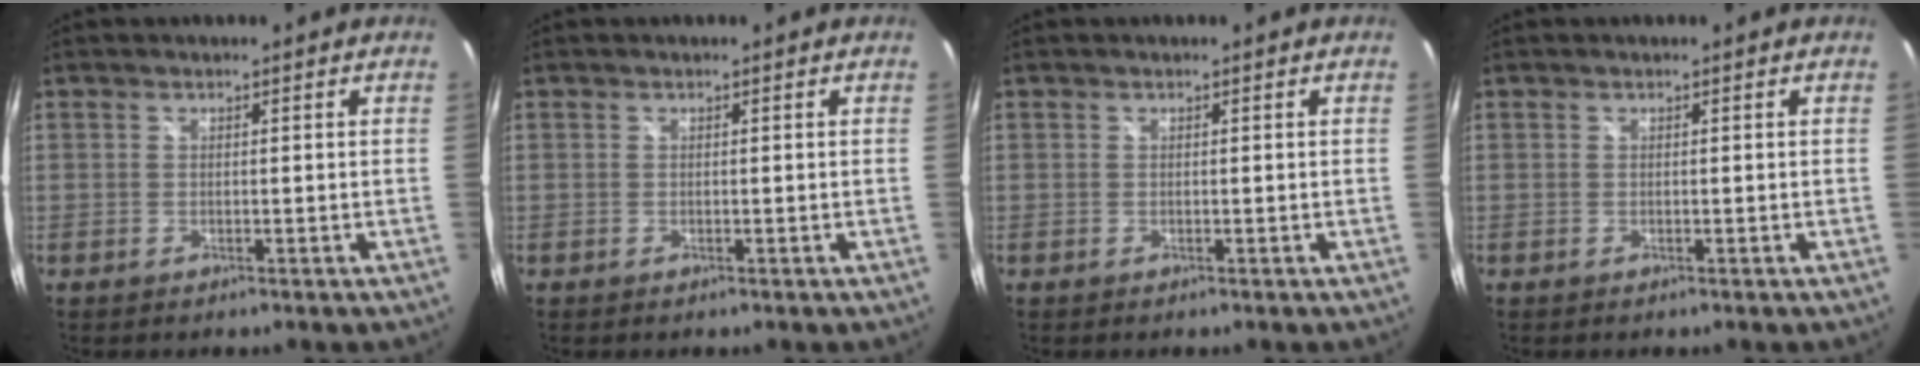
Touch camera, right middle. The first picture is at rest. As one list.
[{"total": 0.0}, {"total": 0.0}, {"total": 0.0}]